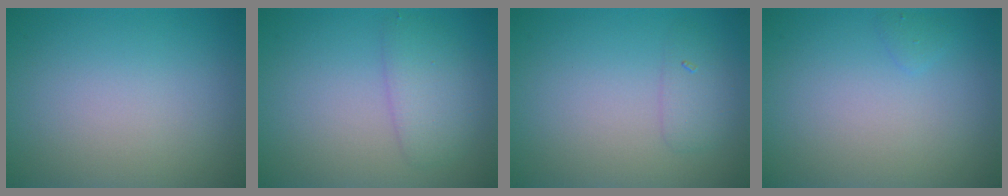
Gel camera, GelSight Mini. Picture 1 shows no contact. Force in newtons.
{"total": 2.7, "press": 2.7, "slide": 0.1}
{"total": 1.5, "press": 1.5, "slide": 0.0}
{"total": 0.6, "press": 0.6, "slide": 0.1}